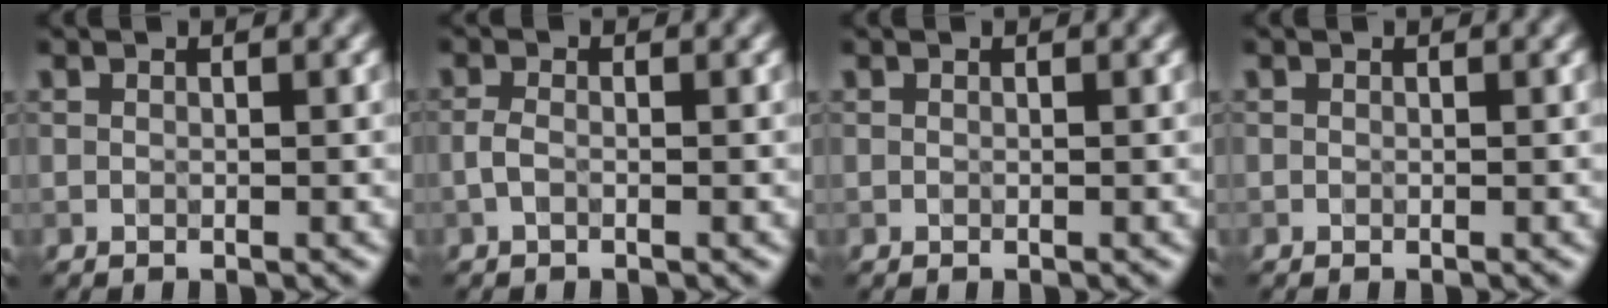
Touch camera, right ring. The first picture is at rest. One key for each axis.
{"total": 1.2, "fx": -0.5, "fy": 0.5, "fz": 1.0, "tx": -0.024, "ty": -0.001, "tz": -0.013}
{"total": 0.0}
{"total": 0.0}